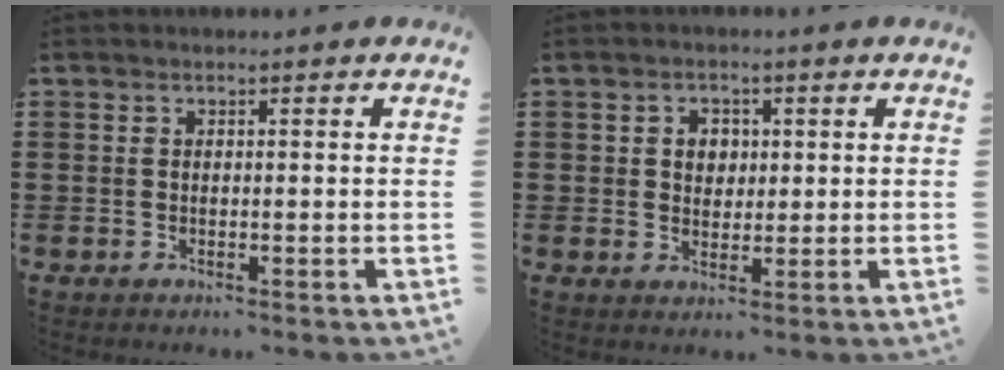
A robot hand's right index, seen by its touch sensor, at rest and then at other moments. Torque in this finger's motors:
{"motor_torque": [0.08, -0.08, 0.07, 0.05]}